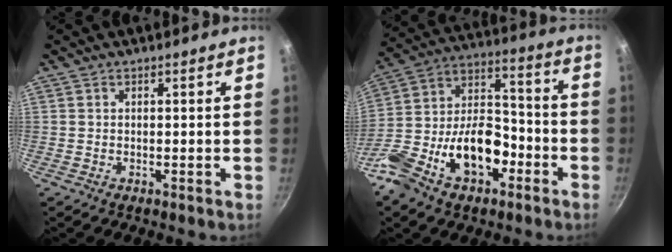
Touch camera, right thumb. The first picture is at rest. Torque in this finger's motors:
{"motor_torque": [2.84, 1.84, 1.30, -1.46, 0.14]}